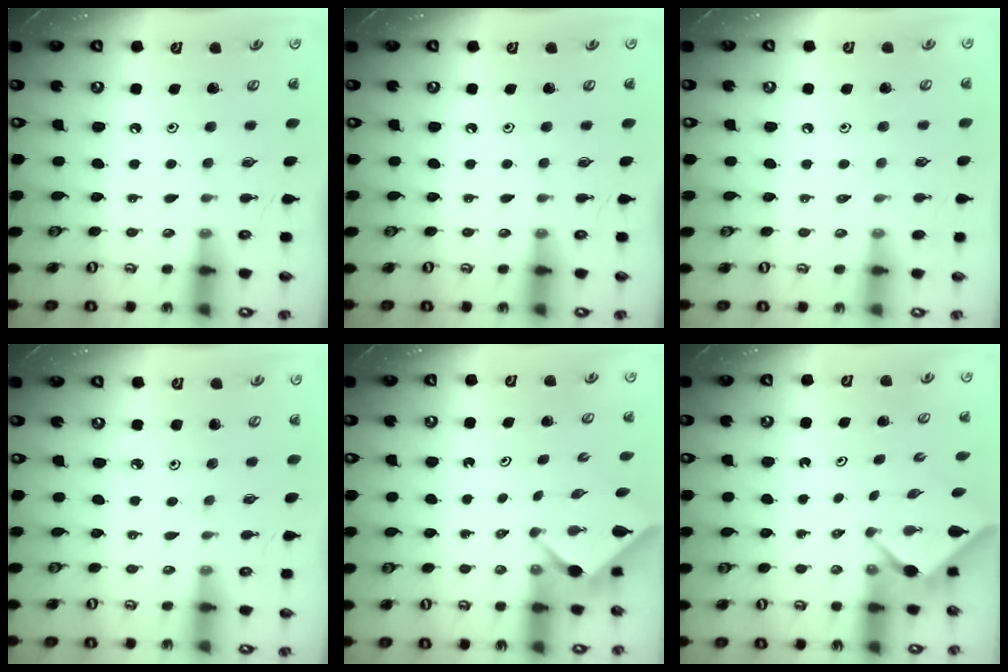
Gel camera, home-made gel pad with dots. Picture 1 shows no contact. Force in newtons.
{"total": 0.0}
{"total": 3.5, "press": 3.5, "slide": 0.6}
{"total": 2.9, "press": 2.9, "slide": 0.3}
{"total": 2.6, "press": 2.6, "slide": 0.3}
{"total": 2.5, "press": 2.4, "slide": 0.3}